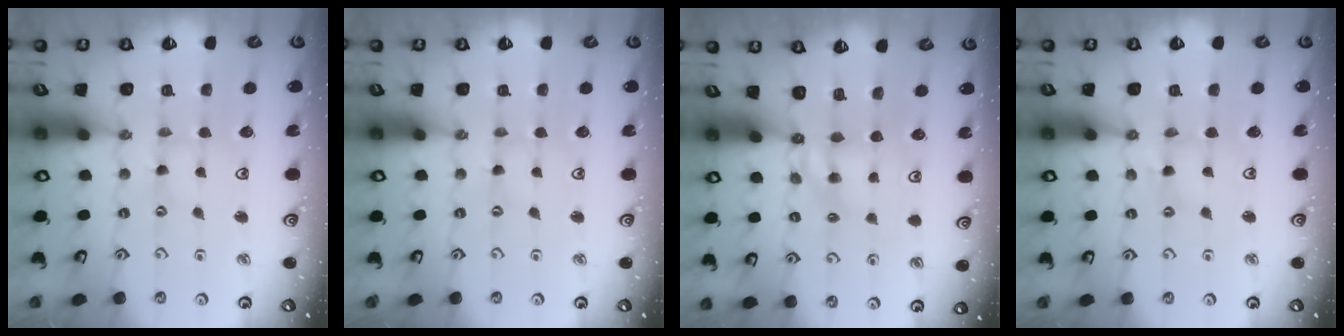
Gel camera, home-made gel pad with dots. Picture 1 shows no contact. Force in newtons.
{"total": 0.0}
{"total": 5.4, "press": 5.4, "slide": 0.3}
{"total": 2.0, "press": 2.0, "slide": 0.2}